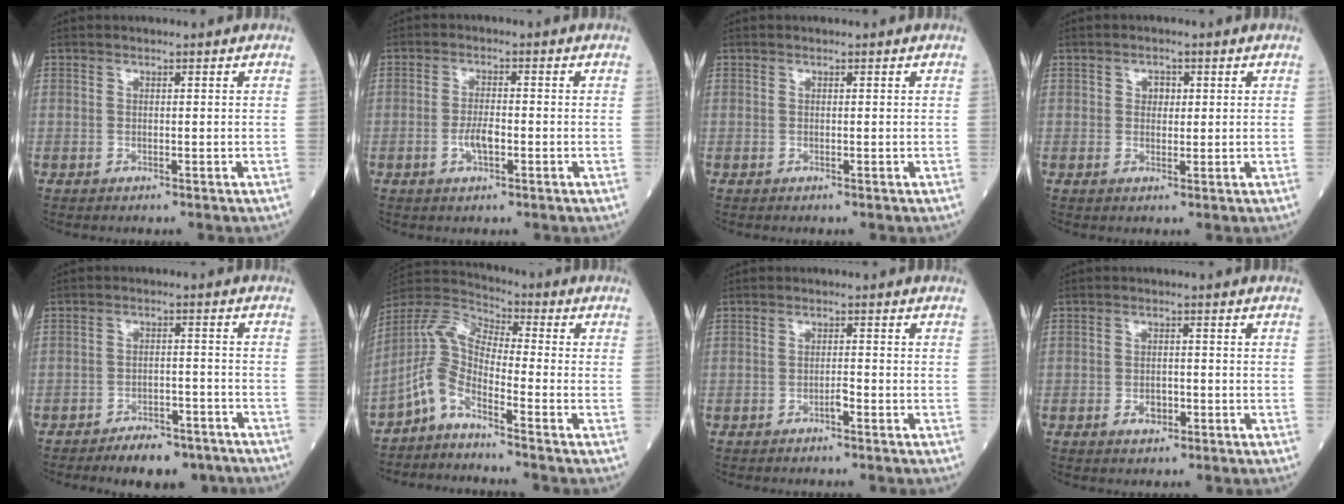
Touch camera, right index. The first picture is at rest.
{"total": 3.2, "force": [-1.0, 1.0, 2.9], "torque": [-0.061, 0.000, -0.018]}
{"total": 0.0}
{"total": 2.0, "force": [0.6, 1.4, 1.2], "torque": [-0.016, 0.003, 0.008]}
{"total": 7.9, "force": [-6.4, 3.1, 3.6], "torque": [-0.045, 0.006, -0.096]}
{"total": 6.8, "force": [-4.5, 1.5, 4.9], "torque": [-0.118, 0.012, -0.101]}
{"total": 1.2, "force": [-0.8, 0.1, 0.8], "torque": [-0.016, 0.002, -0.015]}
{"total": 2.5, "force": [-1.1, 1.5, 1.7], "torque": [-0.027, 0.004, -0.014]}